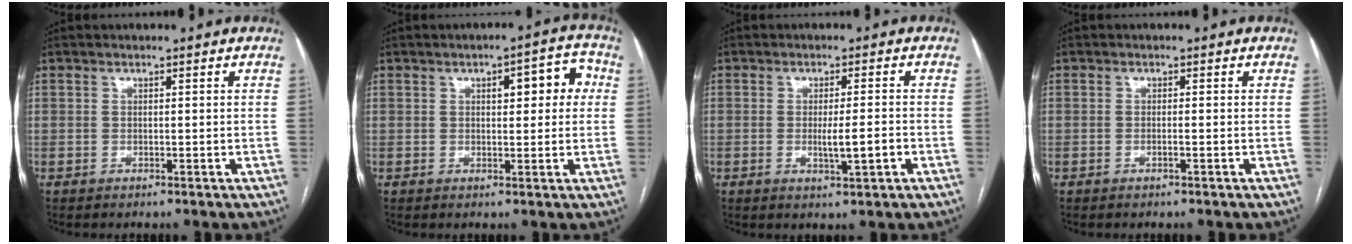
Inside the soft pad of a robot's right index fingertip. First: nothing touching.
{"total": 6.6, "force": [1.7, 2.4, 5.9], "torque": [-0.069, 0.024, 0.019]}
{"total": 4.2, "force": [-1.1, 0.3, 4.1], "torque": [-0.070, -0.006, -0.014]}
{"total": 0.7, "force": [-0.3, 0.0, 0.6], "torque": [-0.012, 0.000, -0.004]}